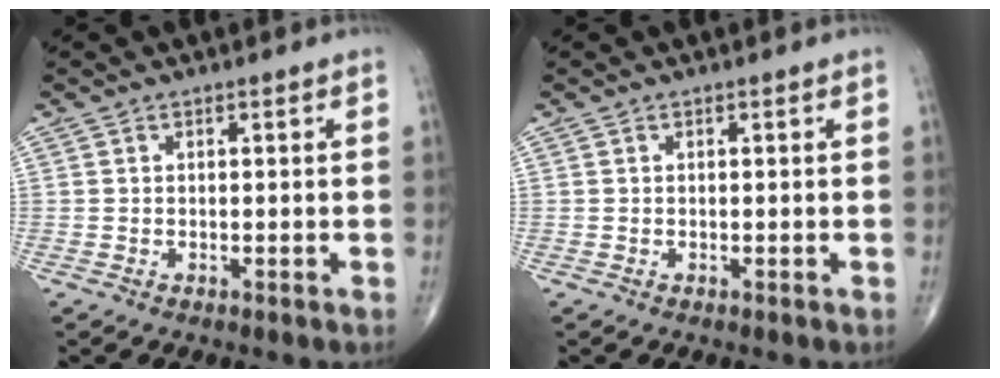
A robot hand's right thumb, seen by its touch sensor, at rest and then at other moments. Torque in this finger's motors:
{"motor_torque": [0.00, 0.00, 0.00, 0.00, 0.00]}